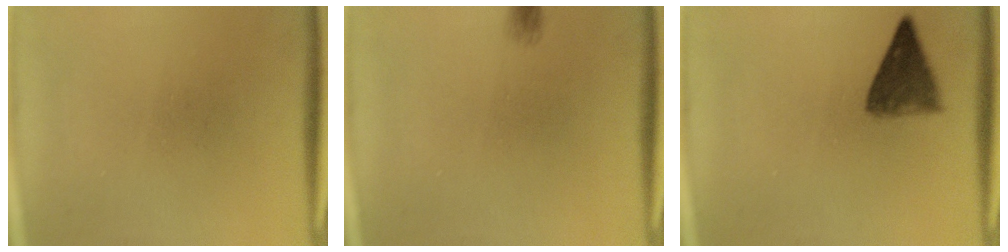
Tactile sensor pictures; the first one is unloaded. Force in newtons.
{"total": 1.4}
{"total": 5.4}